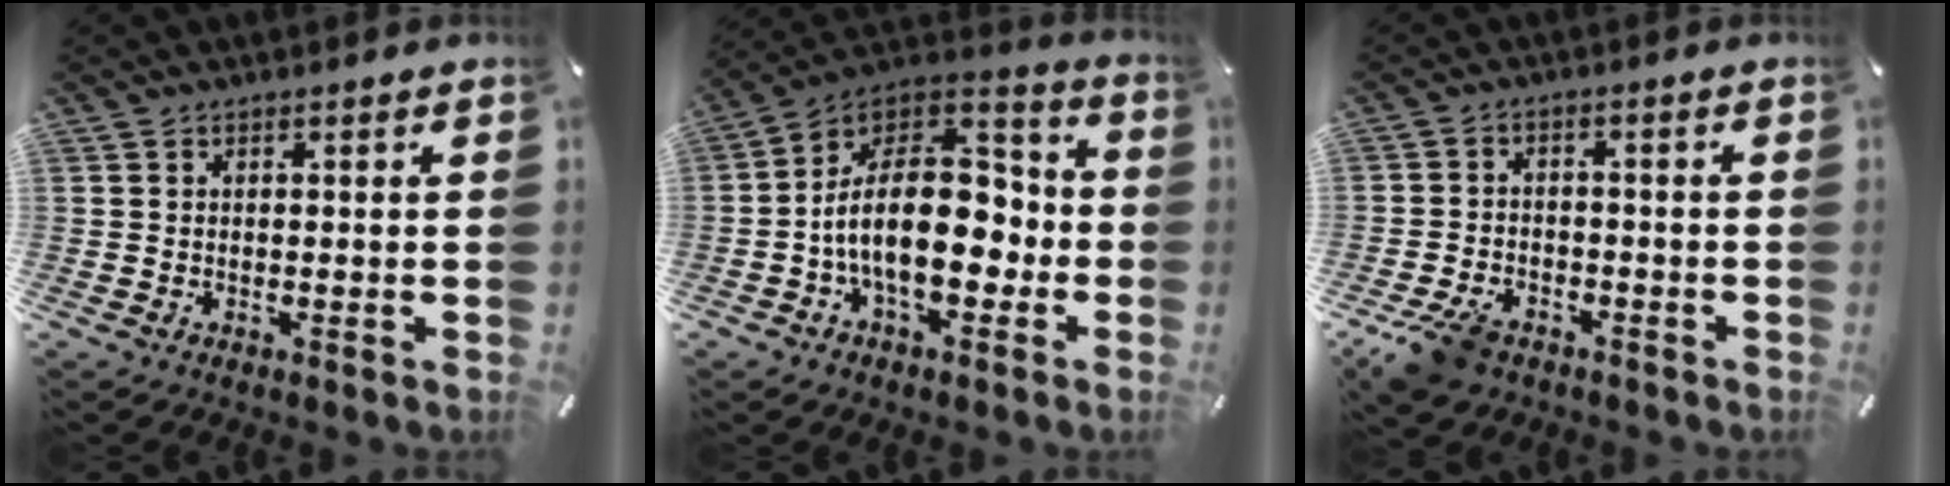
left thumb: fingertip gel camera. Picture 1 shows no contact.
{"total": 20.5, "force": [-3.3, 12.7, 15.7], "torque": [-0.263, 0.003, -0.052]}
{"total": 6.7, "force": [-4.3, 4.1, 3.1], "torque": [-0.076, 0.016, -0.083]}